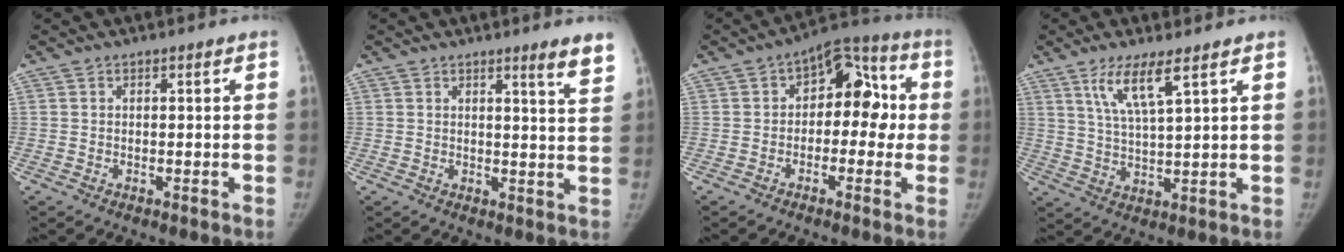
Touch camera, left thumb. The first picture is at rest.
{"total": 5.2, "force": [3.9, -0.1, 3.5], "torque": [-0.040, -0.029, 0.044]}
{"total": 11.8, "force": [0.5, 7.8, 8.9], "torque": [-0.058, 0.044, -0.009]}
{"total": 7.3, "force": [4.3, 1.0, 5.9], "torque": [-0.115, -0.025, 0.091]}